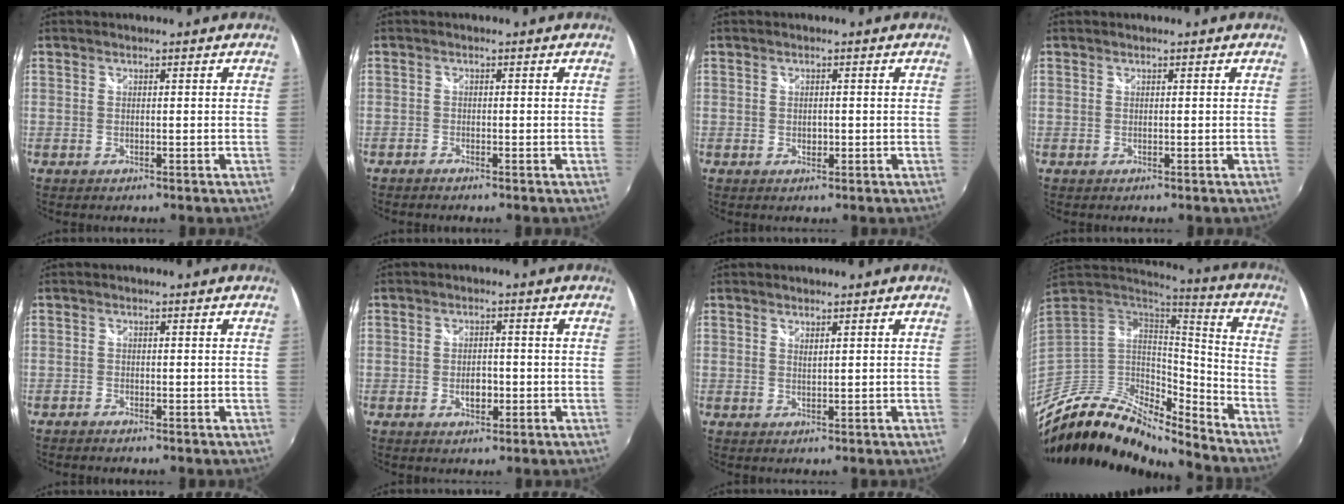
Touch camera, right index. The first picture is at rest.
{"total": 1.0, "force": [-0.9, 0.2, 0.2], "torque": [-0.011, -0.004, -0.020]}
{"total": 1.1, "force": [-0.2, 0.9, 0.6], "torque": [-0.009, -0.002, -0.003]}
{"total": 0.0}
{"total": 0.8, "force": [-0.8, 0.2, 0.2], "torque": [-0.008, -0.004, -0.018]}
{"total": 3.0, "force": [-0.9, 1.9, 2.2], "torque": [-0.038, -0.002, -0.014]}
{"total": 0.9, "force": [0.8, 0.2, 0.5], "torque": [-0.009, 0.000, 0.014]}
{"total": 16.8, "force": [-13.8, 5.3, 8.0], "torque": [-0.156, -0.009, -0.259]}